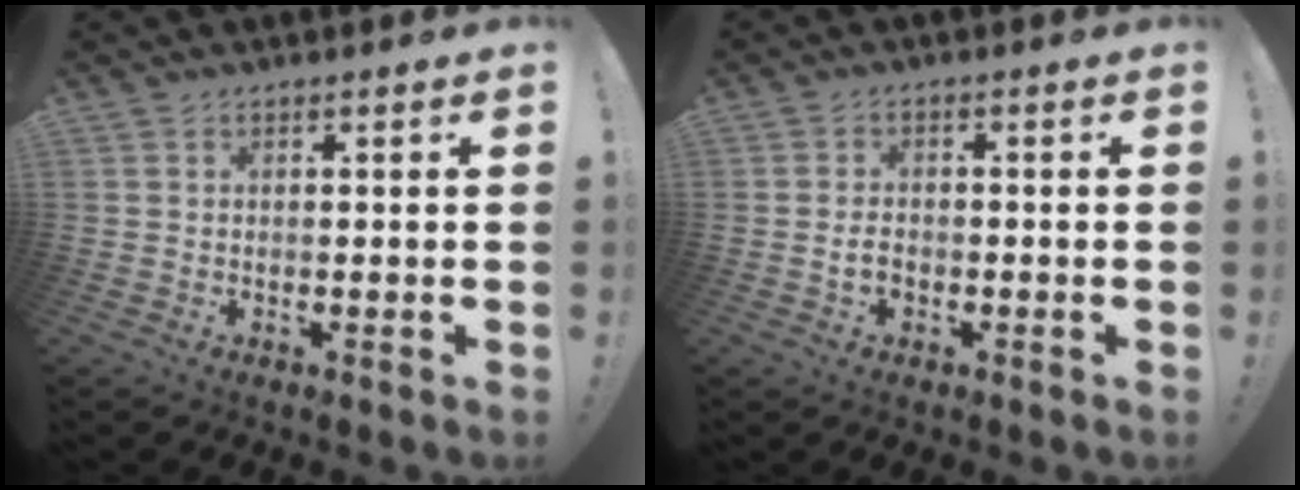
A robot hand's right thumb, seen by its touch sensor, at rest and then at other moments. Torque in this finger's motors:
{"motor_torque": [0.15, 0.04, -0.06, 0.09, -0.02]}